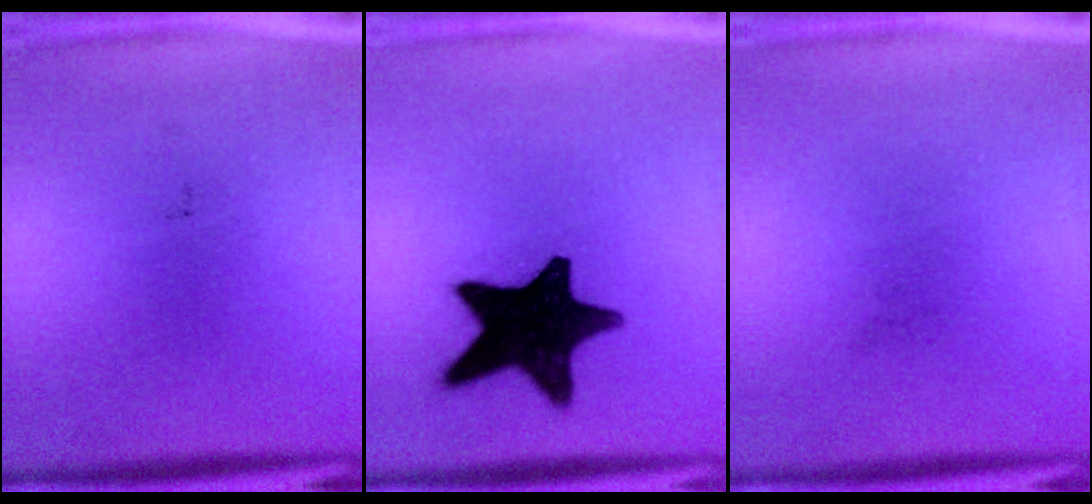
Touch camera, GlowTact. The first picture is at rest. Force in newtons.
{"total": 17.9}
{"total": 0.0}